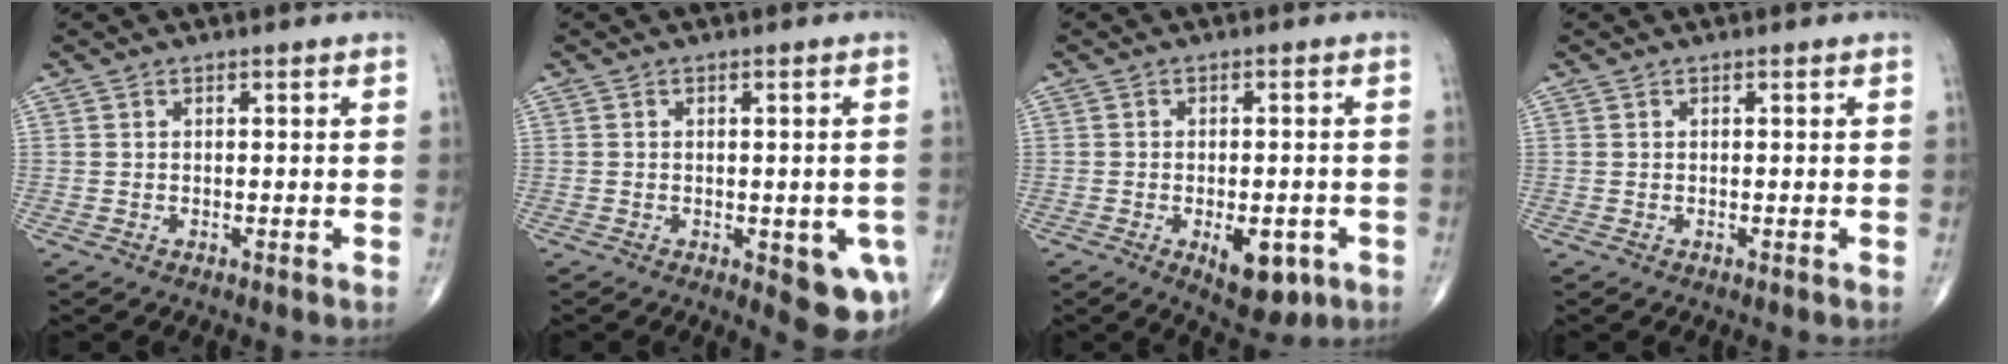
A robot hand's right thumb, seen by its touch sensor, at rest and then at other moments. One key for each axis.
{"total": 8.4, "fx": -2.6, "fy": 3.4, "fz": 7.2, "tx": -0.062, "ty": -0.005, "tz": -0.026}
{"total": 8.1, "fx": -3.0, "fy": 4.0, "fz": 6.3, "tx": -0.073, "ty": 0.004, "tz": -0.030}
{"total": 0.0}